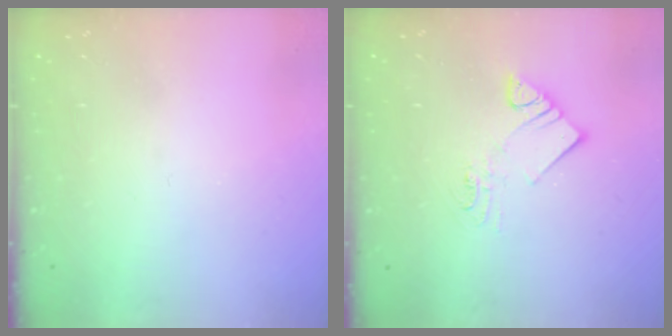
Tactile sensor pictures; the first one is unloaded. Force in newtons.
{"total": 7.5, "press": 7.5, "slide": 0.4}